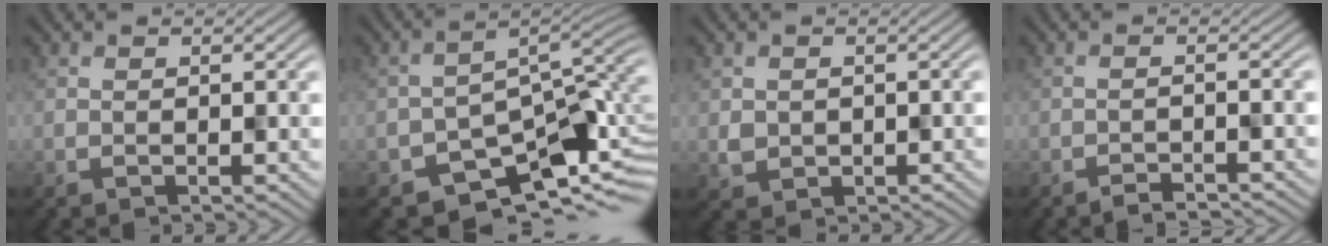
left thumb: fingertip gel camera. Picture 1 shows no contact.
{"total": 6.1, "force": [-4.2, 3.4, 2.9], "torque": [-0.025, -0.021, -0.071]}
{"total": 2.1, "force": [0.5, 2.0, -0.4], "torque": [0.005, -0.015, 0.006]}
{"total": 2.0, "force": [-1.9, -0.1, -0.1], "torque": [0.005, 0.009, -0.036]}